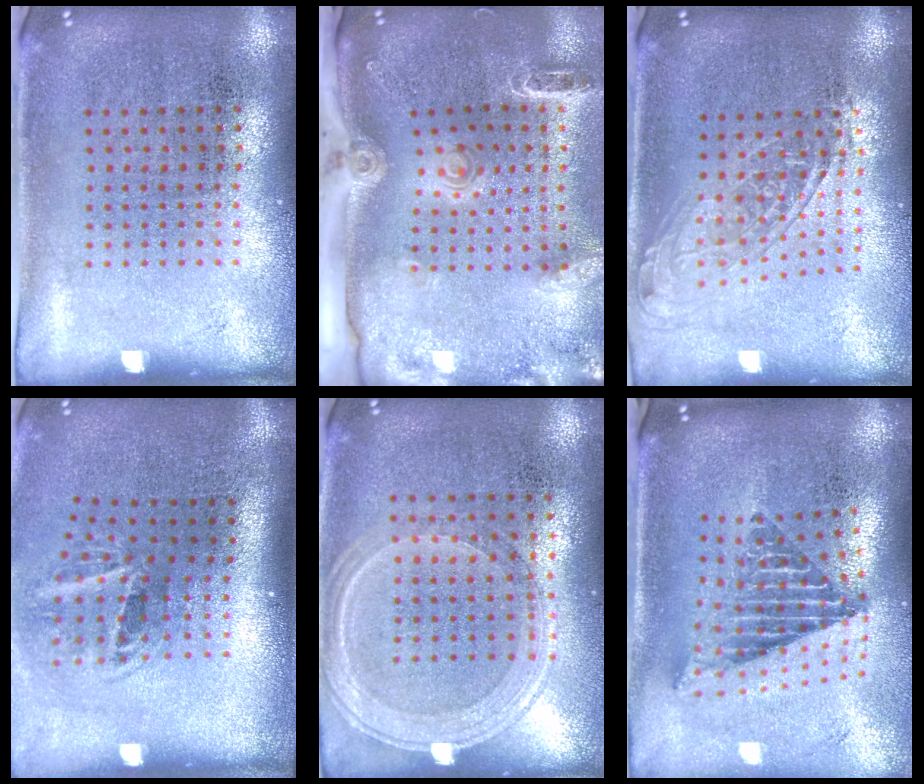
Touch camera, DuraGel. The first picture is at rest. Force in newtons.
{"total": 2.5, "press": 2.0, "slide": 1.5}
{"total": 1.6, "press": 1.2, "slide": 1.0}
{"total": 2.0, "press": 1.2, "slide": 1.6}
{"total": 1.3, "press": 1.3, "slide": 0.3}
{"total": 2.5, "press": 1.7, "slide": 1.9}